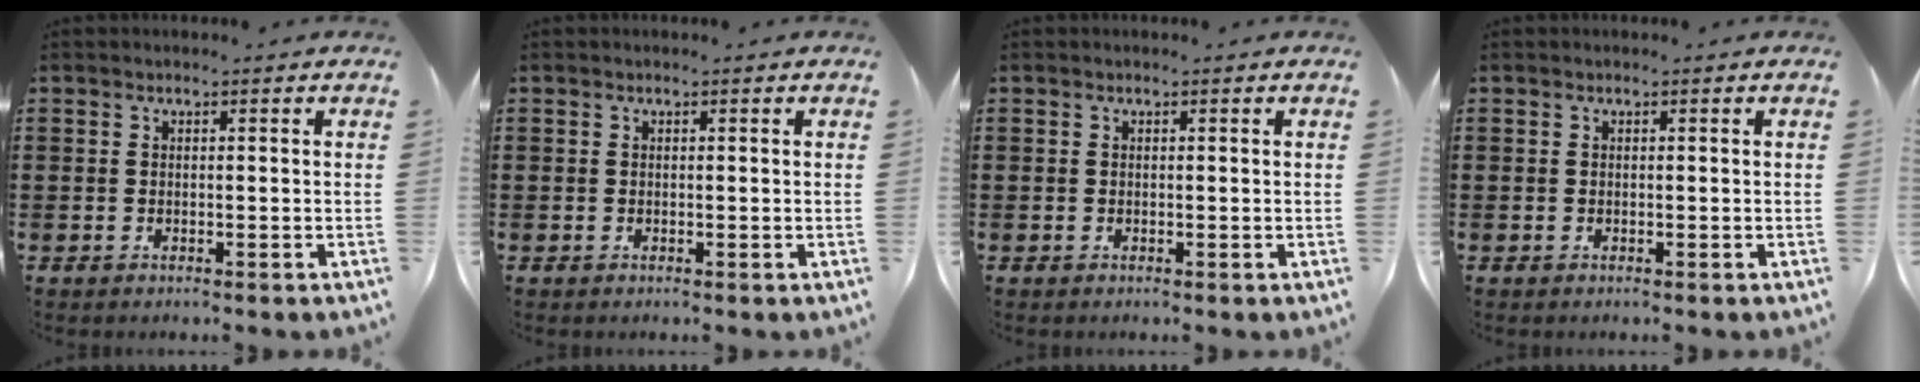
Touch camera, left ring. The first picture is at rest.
{"total": 0.0}
{"total": 0.0}
{"total": 0.0}